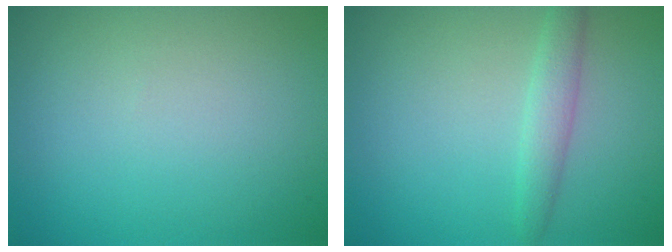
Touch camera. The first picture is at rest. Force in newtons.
{"total": 2.1, "press": 2.1, "slide": 0.1}